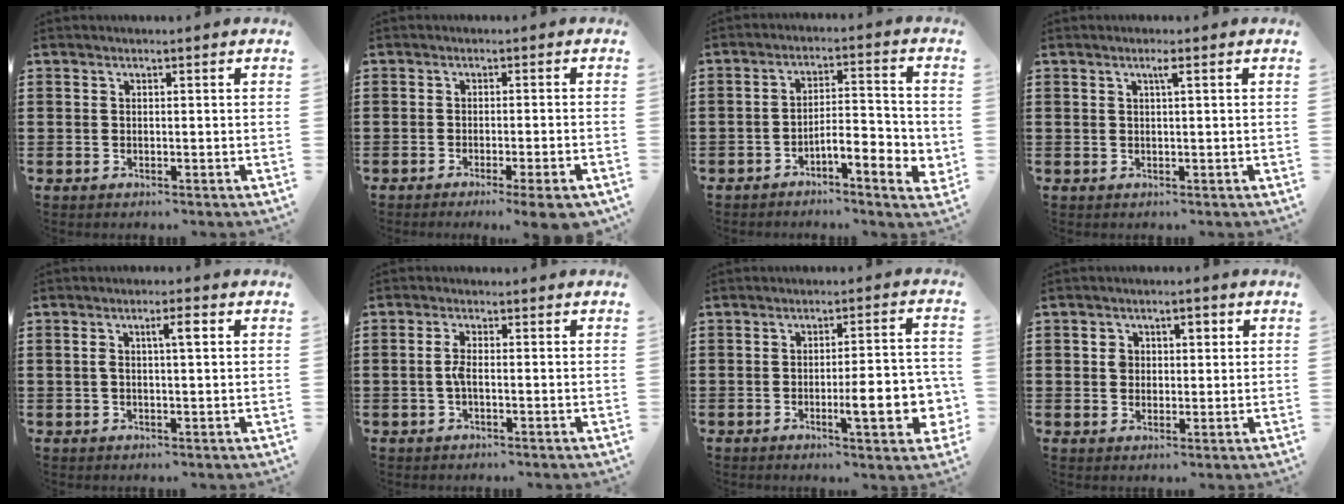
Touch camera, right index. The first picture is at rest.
{"total": 3.0, "force": [-2.2, -0.5, 2.0], "torque": [-0.031, -0.012, -0.040]}
{"total": 5.6, "force": [-3.0, 1.6, 4.4], "torque": [-0.066, -0.001, -0.055]}
{"total": 1.4, "force": [0.6, -0.1, 1.3], "torque": [-0.025, 0.001, 0.009]}
{"total": 3.1, "force": [0.7, 0.5, 3.0], "torque": [-0.052, 0.002, 0.007]}
{"total": 2.3, "force": [-0.6, 0.4, 2.2], "torque": [-0.050, -0.002, -0.013]}
{"total": 9.0, "force": [-2.5, 2.1, 8.4], "torque": [-0.114, -0.006, -0.038]}
{"total": 2.7, "force": [0.3, 2.2, 1.4], "torque": [-0.038, 0.011, 0.002]}